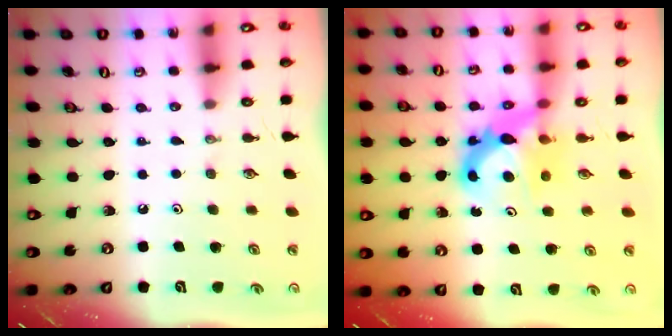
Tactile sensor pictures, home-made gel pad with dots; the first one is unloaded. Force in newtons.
{"total": 7.8, "press": 7.8, "slide": 0.6}